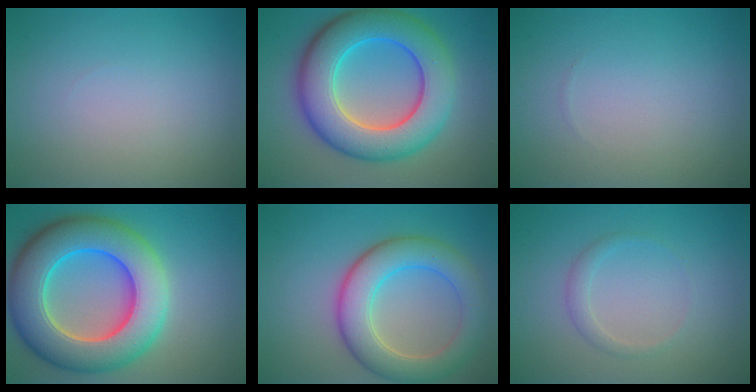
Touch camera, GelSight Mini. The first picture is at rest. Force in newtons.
{"total": 10.6, "press": 10.6, "slide": 0.2}
{"total": 0.0}
{"total": 12.2, "press": 12.2, "slide": 0.4}
{"total": 6.9, "press": 6.9, "slide": 0.5}
{"total": 1.4, "press": 1.4, "slide": 0.1}